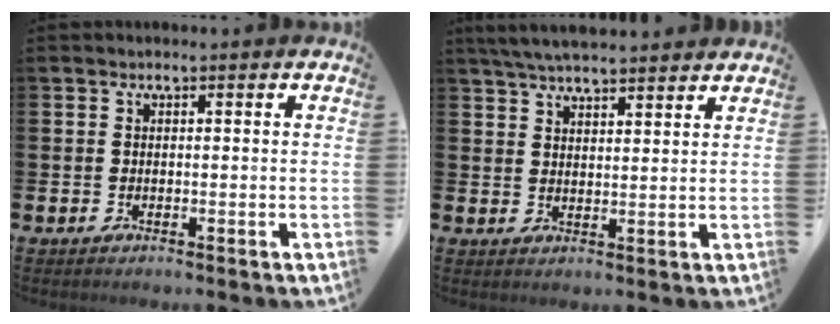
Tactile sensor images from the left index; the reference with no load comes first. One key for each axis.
{"total": 5.0, "fx": 4.8, "fy": 0.5, "fz": 1.3, "tx": -0.033, "ty": -0.015, "tz": 0.088}